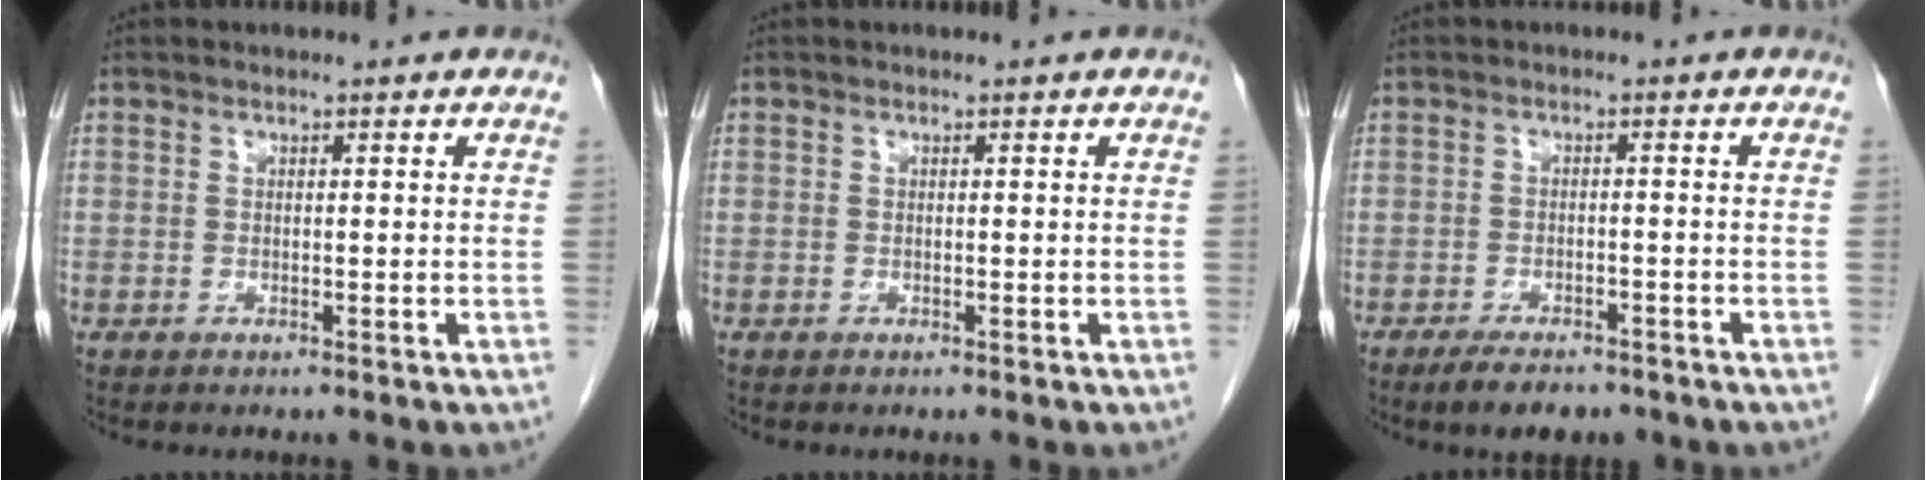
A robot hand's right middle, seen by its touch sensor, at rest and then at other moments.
{"total": 0.0}
{"total": 5.6, "force": [-4.3, 2.0, 2.9], "torque": [-0.046, -0.004, -0.064]}